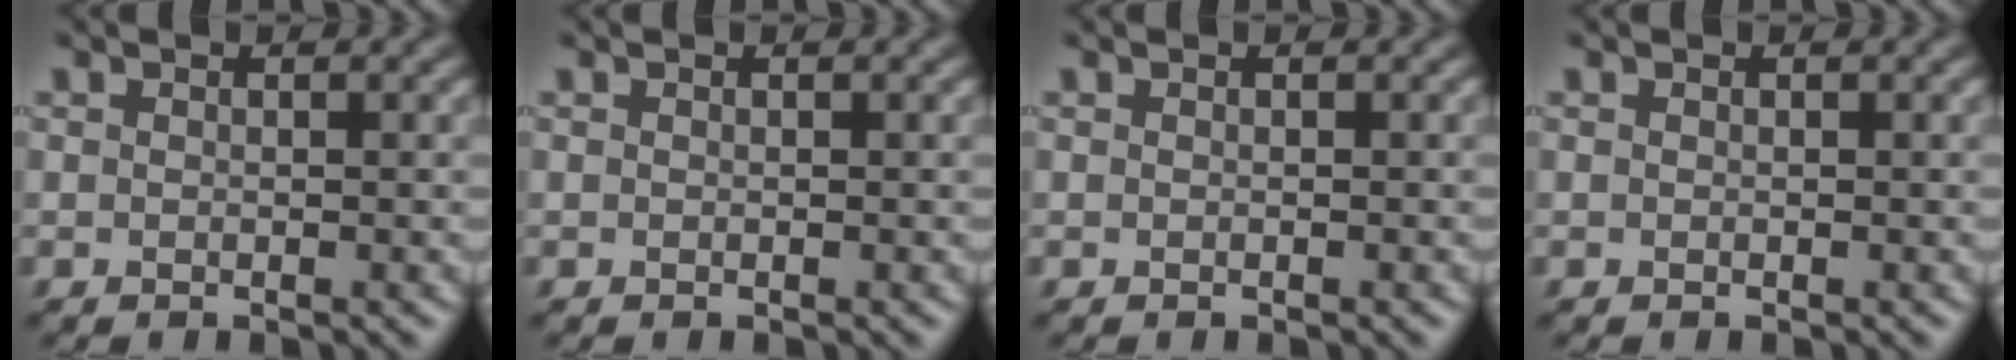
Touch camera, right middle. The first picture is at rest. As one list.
[{"total": 0.0}, {"total": 0.0}, {"total": 0.0}]